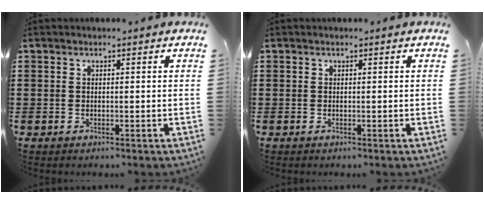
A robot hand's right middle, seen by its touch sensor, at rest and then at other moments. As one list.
[{"total": 0.0}]